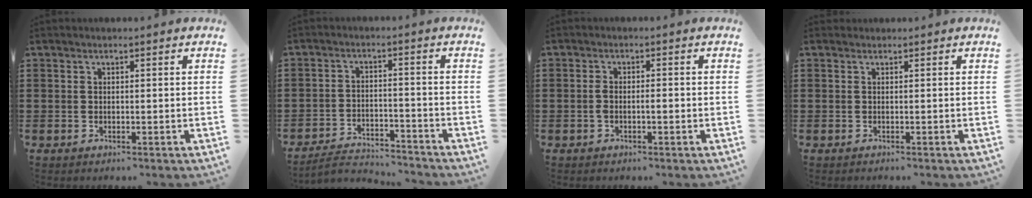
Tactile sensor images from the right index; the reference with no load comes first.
{"total": 3.7, "force": [-3.6, 0.4, 0.8], "torque": [-0.026, 0.003, -0.077]}
{"total": 1.9, "force": [-0.6, 0.4, 1.7], "torque": [-0.032, 0.003, -0.012]}
{"total": 0.0}